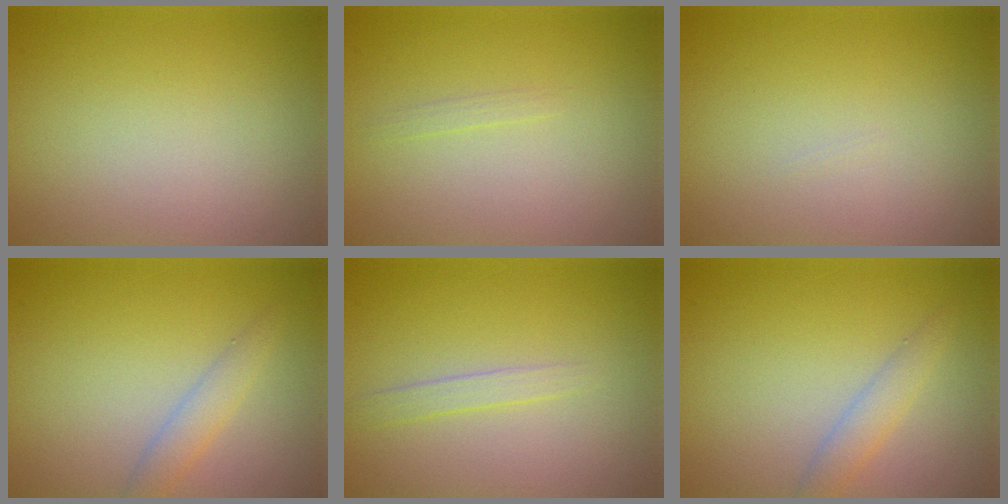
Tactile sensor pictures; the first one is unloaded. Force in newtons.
{"total": 0.5, "press": 0.5, "slide": 0.1}
{"total": 0.0}
{"total": 1.9, "press": 1.9, "slide": 0.1}
{"total": 1.2, "press": 1.2, "slide": 0.0}
{"total": 1.9, "press": 1.9, "slide": 0.1}